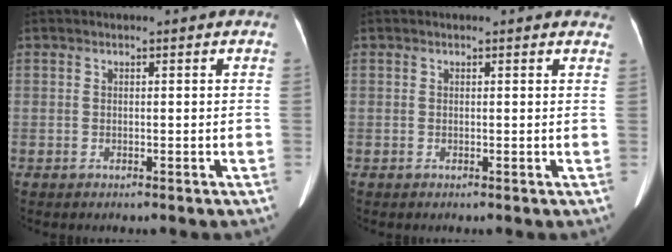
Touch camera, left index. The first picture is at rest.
{"total": 1.8, "force": [1.7, 0.5, 0.3], "torque": [-0.004, -0.004, -0.001]}